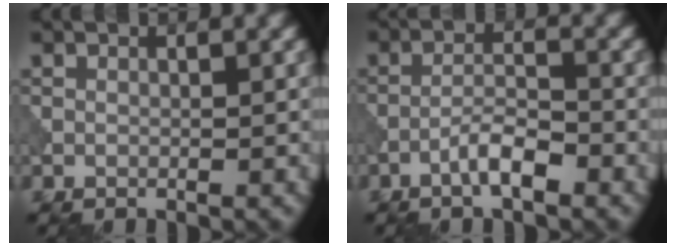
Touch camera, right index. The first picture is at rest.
{"total": 2.9, "force": [-1.7, 0.6, 2.2], "torque": [-0.041, 0.012, -0.036]}